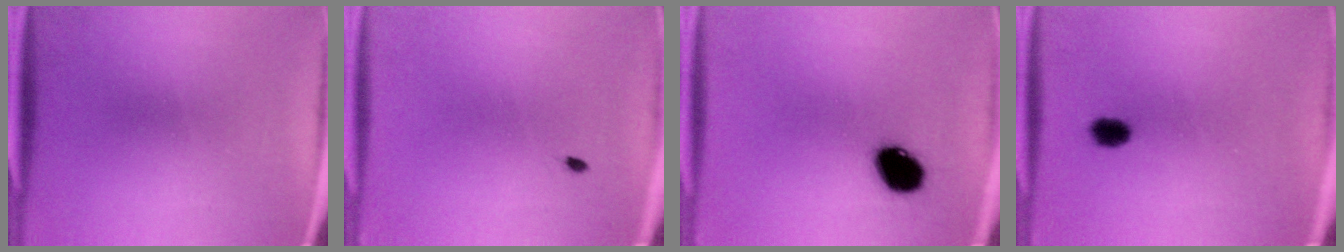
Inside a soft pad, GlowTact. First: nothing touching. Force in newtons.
{"total": 0.5}
{"total": 9.0}
{"total": 2.8}